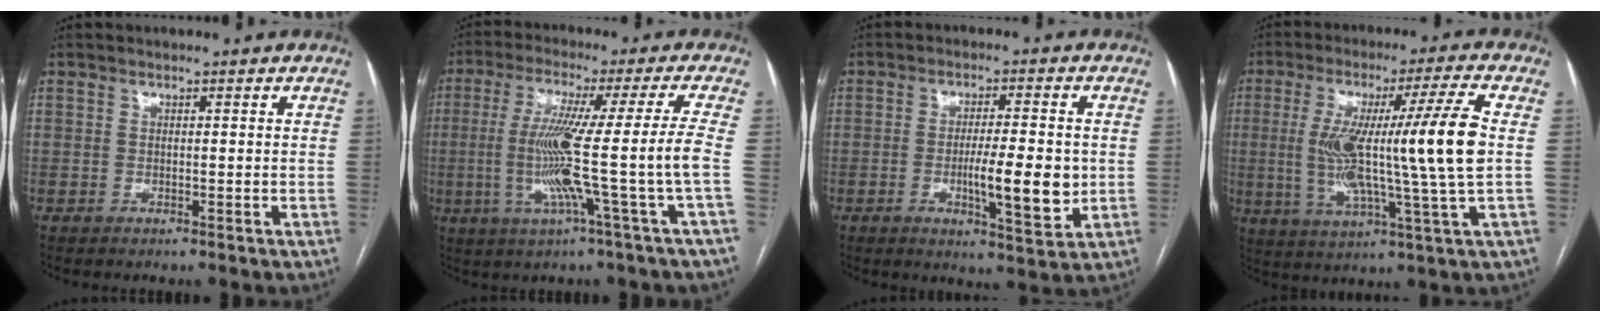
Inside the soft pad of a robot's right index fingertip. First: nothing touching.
{"total": 13.4, "force": [-2.6, -2.7, 12.9], "torque": [-0.237, -0.009, -0.046]}
{"total": 9.0, "force": [-1.4, 1.7, 8.8], "torque": [-0.141, -0.013, -0.020]}
{"total": 17.1, "force": [0.9, -1.3, 17.0], "torque": [-0.309, 0.001, 0.005]}